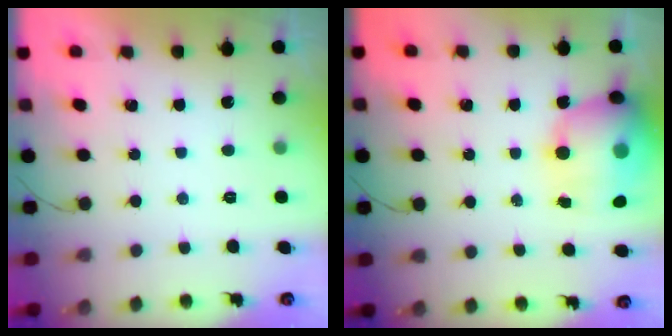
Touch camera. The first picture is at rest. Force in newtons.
{"total": 18.8, "press": 18.3, "slide": 4.3}